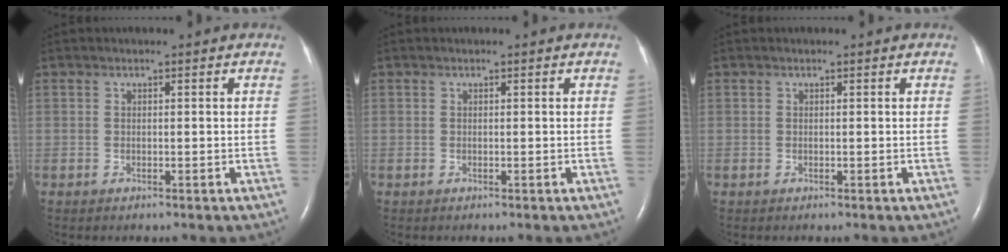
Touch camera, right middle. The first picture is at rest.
{"total": 0.0}
{"total": 0.0}